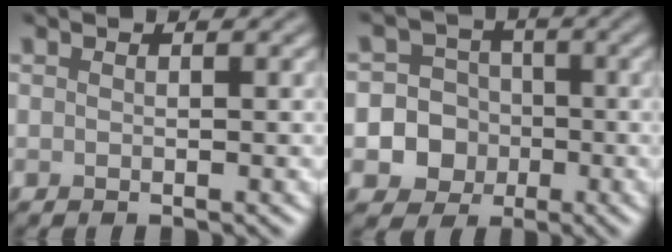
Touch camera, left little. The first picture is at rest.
{"total": 10.6, "force": [-2.4, 10.1, 2.0], "torque": [-0.057, -0.001, -0.064]}